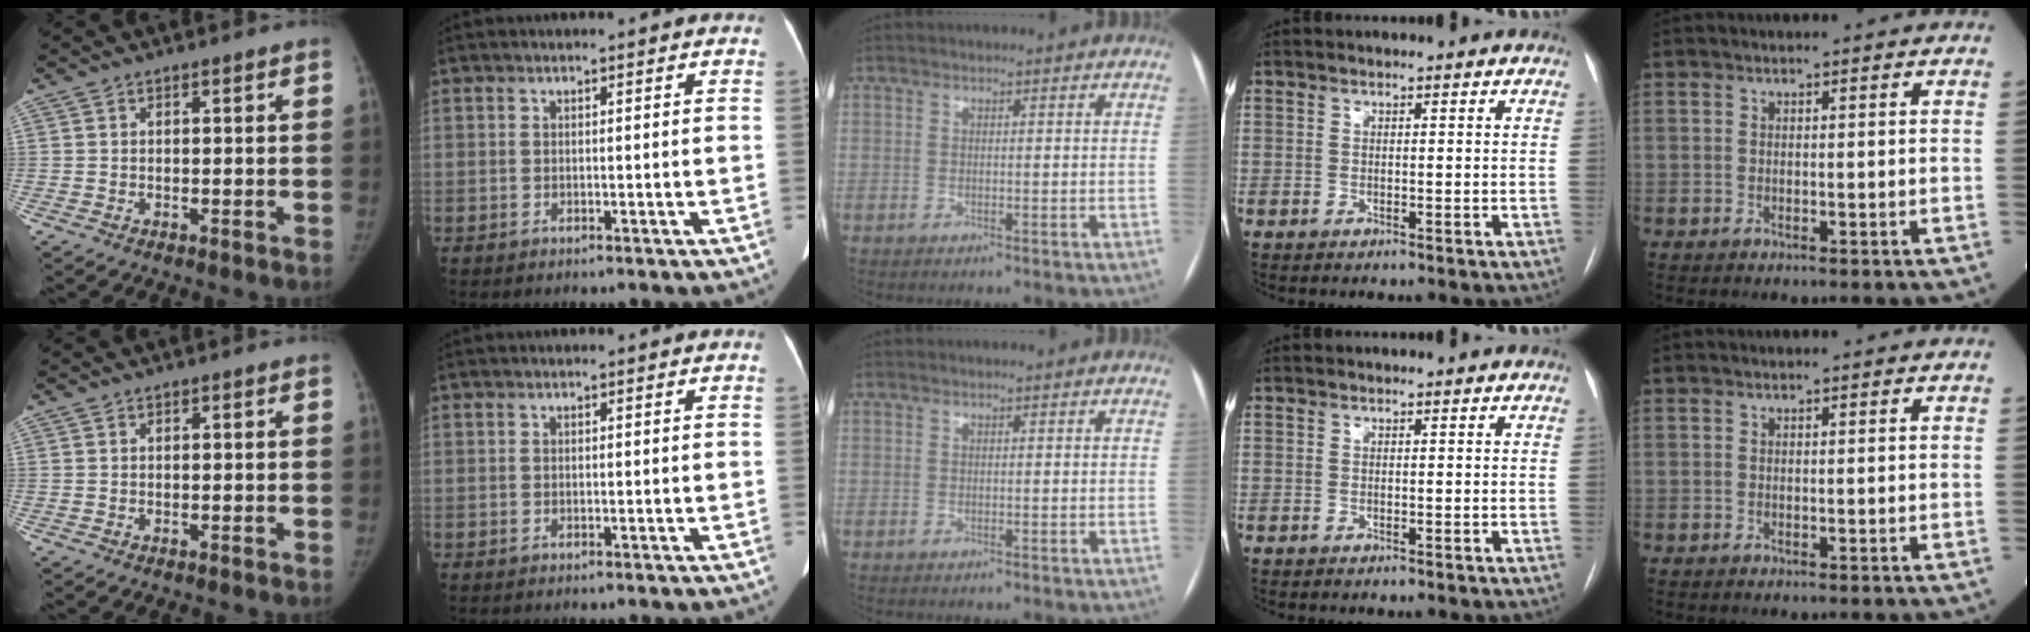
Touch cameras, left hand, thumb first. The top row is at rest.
{}